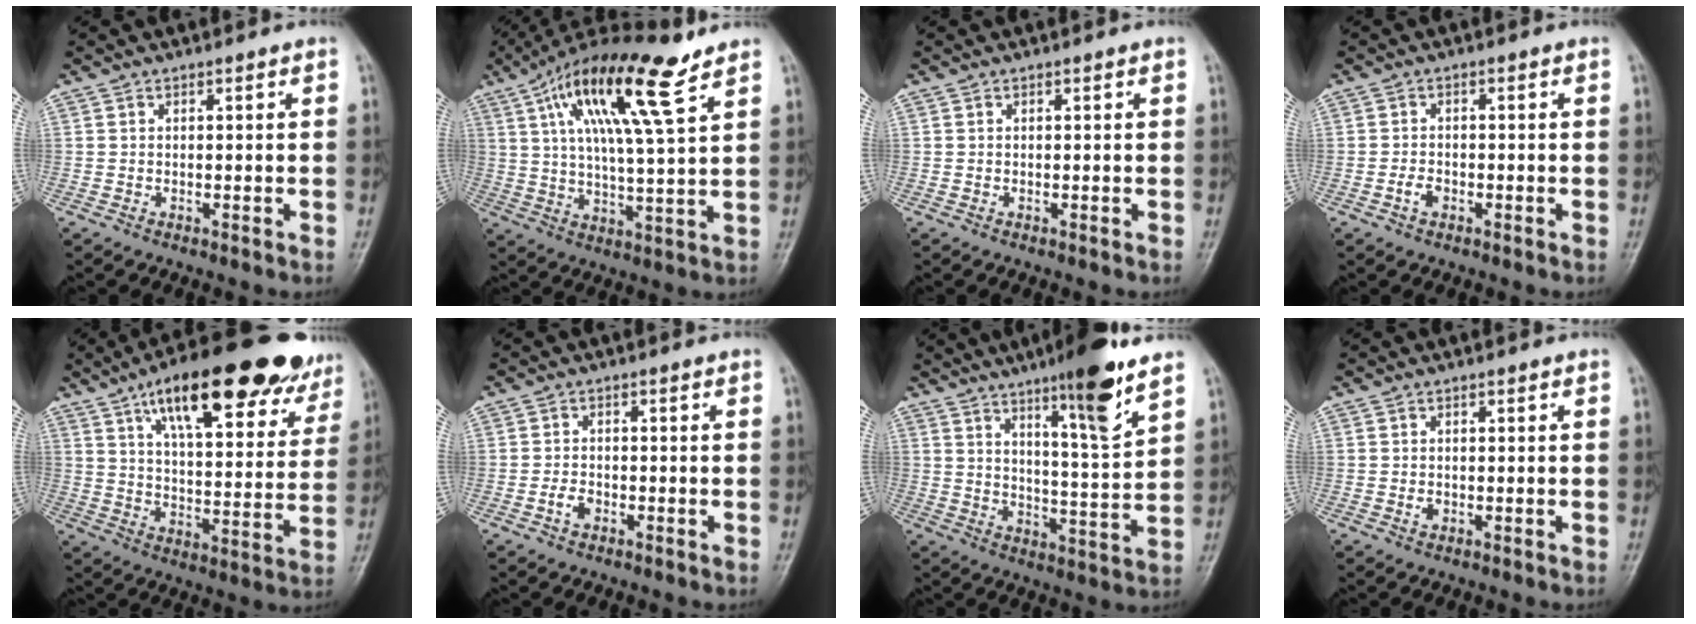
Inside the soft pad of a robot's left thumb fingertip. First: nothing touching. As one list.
[{"total": 17.8, "force": [9.6, 3.5, 14.5], "torque": [-0.248, -0.021, 0.167]}, {"total": 0.0}, {"total": 2.2, "force": [-1.0, 1.4, 1.3], "torque": [-0.022, 0.007, -0.022]}, {"total": 26.7, "force": [16.9, 9.1, 18.6], "torque": [-0.235, -0.033, 0.247]}, {"total": 2.4, "force": [-1.2, 1.6, 1.4], "torque": [-0.024, 0.009, -0.024]}, {"total": 13.8, "force": [8.6, 1.6, 10.6], "torque": [-0.154, -0.055, 0.135]}, {"total": 1.2, "force": [-0.2, 0.9, 0.7], "torque": [-0.007, 0.000, -0.003]}]